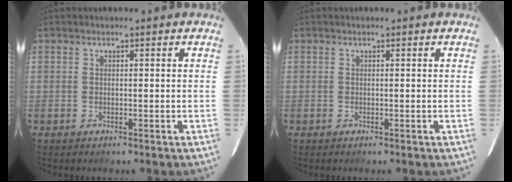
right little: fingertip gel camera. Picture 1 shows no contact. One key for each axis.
{"total": 0.0}